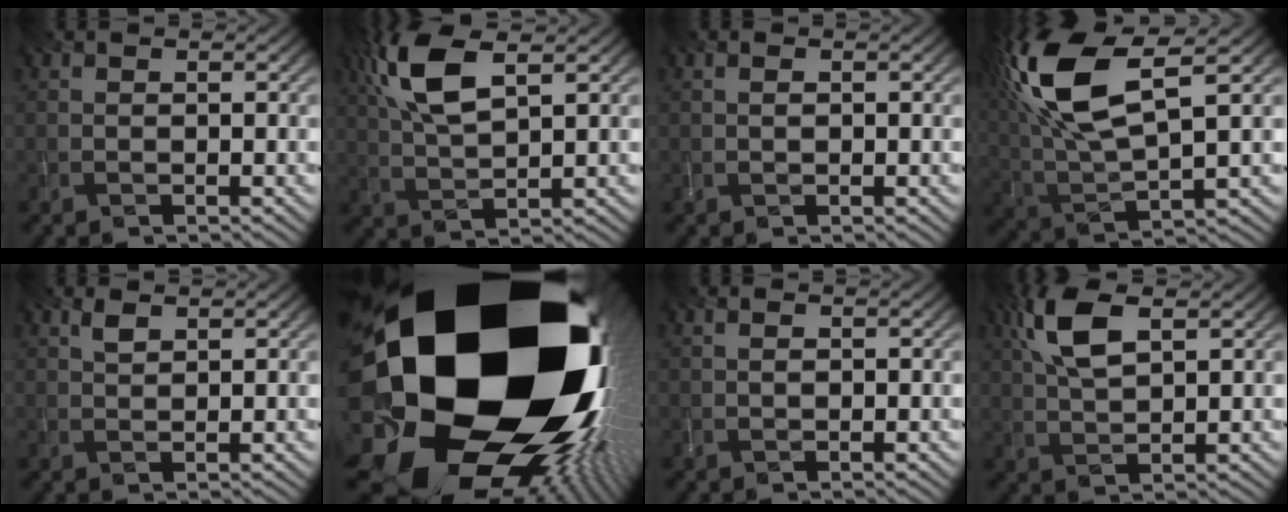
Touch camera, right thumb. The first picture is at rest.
{"total": 9.0, "force": [4.1, 3.4, 7.3], "torque": [-0.176, 0.017, 0.081]}
{"total": 0.0}
{"total": 15.1, "force": [6.0, 5.6, 12.7], "torque": [-0.299, 0.017, 0.117]}
{"total": 1.5, "force": [1.0, 0.6, 0.9], "torque": [-0.025, 0.002, 0.021]}
{"total": 24.0, "force": [0.2, 18.1, 15.7], "torque": [-0.208, -0.111, -0.059]}
{"total": 0.6, "force": [0.1, 0.4, 0.5], "torque": [-0.010, 0.000, 0.001]}
{"total": 7.3, "force": [3.2, 2.9, 5.9], "torque": [-0.142, 0.011, 0.064]}